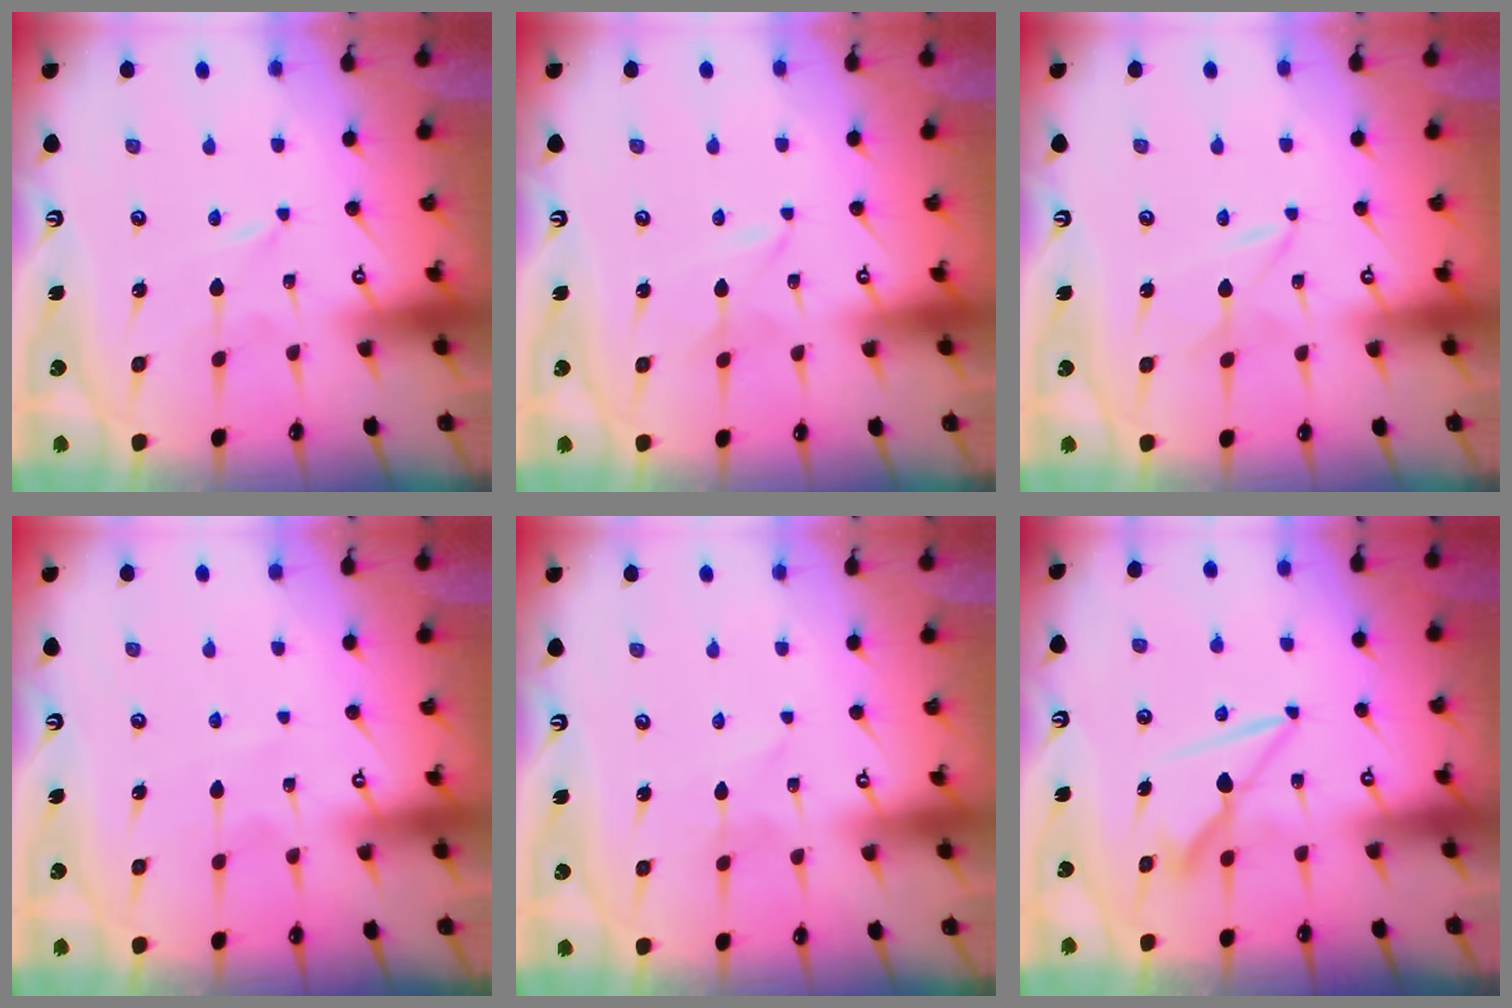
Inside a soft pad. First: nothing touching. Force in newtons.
{"total": 1.5, "press": 1.5, "slide": 0.3}
{"total": 2.5, "press": 2.5, "slide": 0.4}
{"total": 3.0, "press": 3.0, "slide": 0.3}
{"total": 1.7, "press": 1.7, "slide": 0.2}
{"total": 7.7, "press": 7.7, "slide": 0.3}